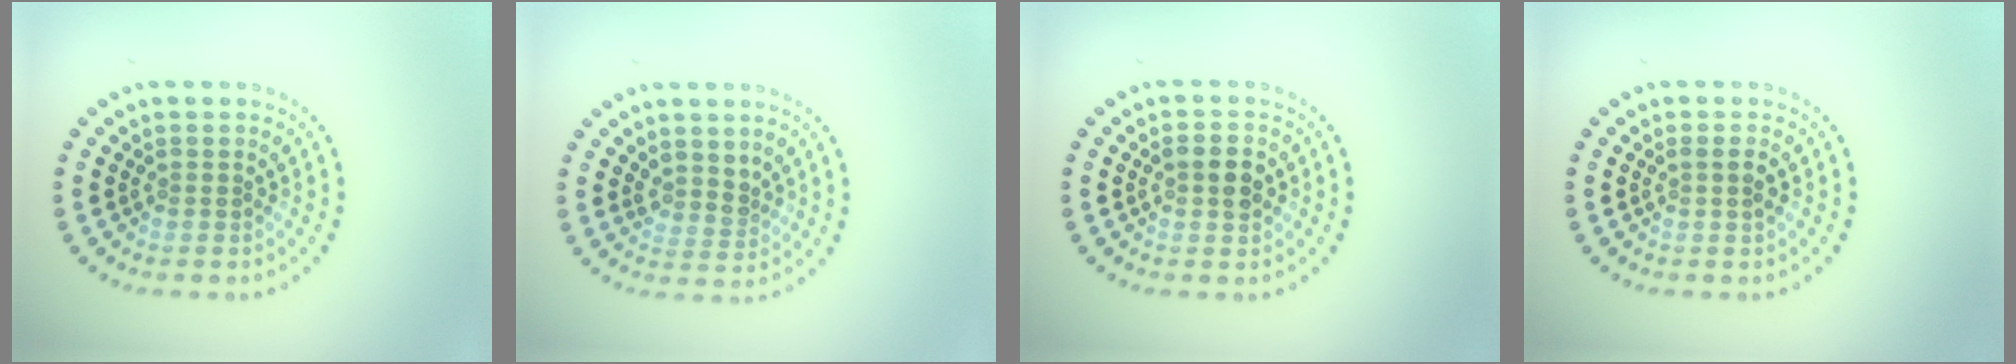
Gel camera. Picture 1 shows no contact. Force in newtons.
{"total": 1.9, "press": 1.5, "slide": 1.2}
{"total": 2.3, "press": 2.3, "slide": 0.2}
{"total": 1.1, "press": 1.0, "slide": 0.5}